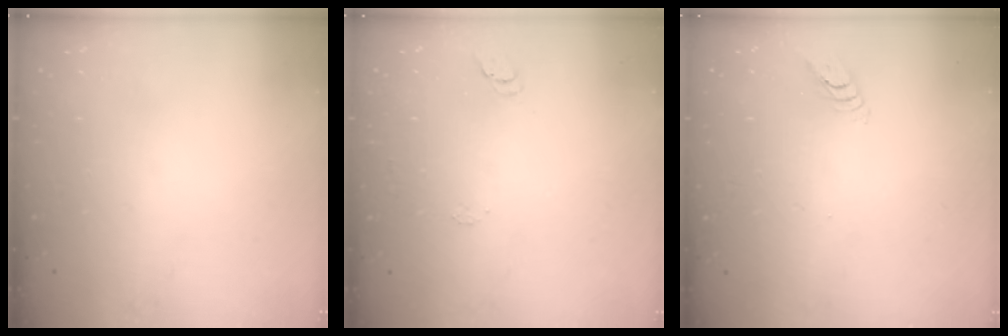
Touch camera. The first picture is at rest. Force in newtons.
{"total": 5.8, "press": 5.8, "slide": 0.3}
{"total": 3.6, "press": 3.5, "slide": 0.3}